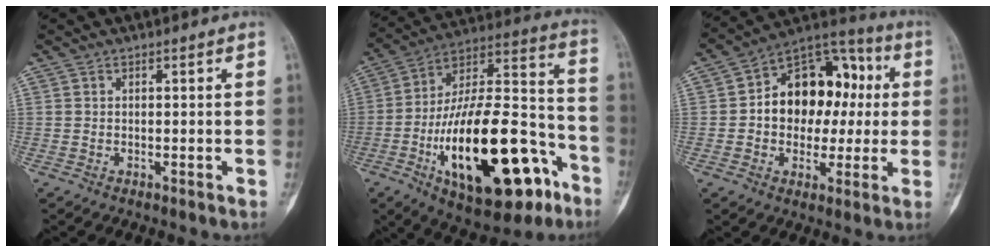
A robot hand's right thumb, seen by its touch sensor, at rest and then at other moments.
{"total": 31.8, "force": [-12.4, 13.4, 26.0], "torque": [-0.420, 0.064, -0.183]}
{"total": 17.6, "force": [1.2, 12.6, 12.2], "torque": [-0.122, 0.038, 0.010]}